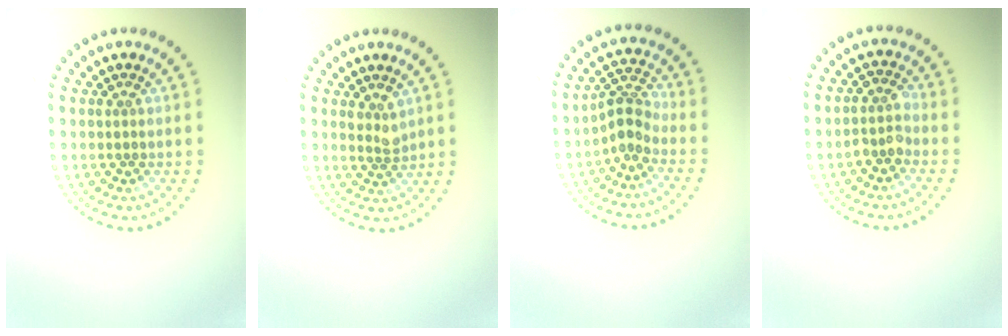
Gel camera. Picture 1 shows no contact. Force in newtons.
{"total": 1.5, "press": 1.2, "slide": 1.0}
{"total": 2.5, "press": 1.8, "slide": 1.7}
{"total": 1.8, "press": 1.5, "slide": 1.1}